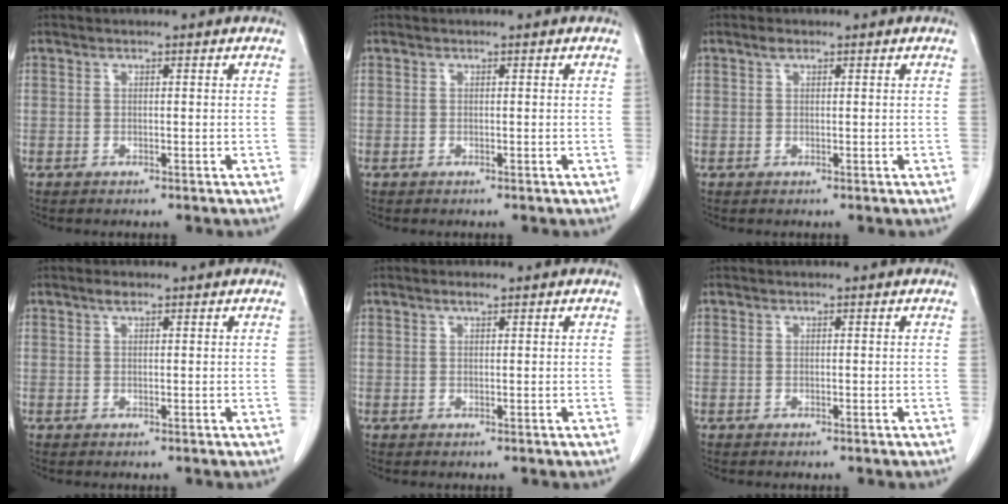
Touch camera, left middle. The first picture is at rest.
{"total": 0.0}
{"total": 0.9, "force": [0.6, 0.4, 0.5], "torque": [-0.010, 0.006, 0.009]}
{"total": 1.0, "force": [0.7, 0.3, 0.7], "torque": [-0.016, 0.005, 0.013]}
{"total": 1.1, "force": [0.8, 0.2, 0.8], "torque": [-0.018, 0.002, 0.015]}
{"total": 0.0}